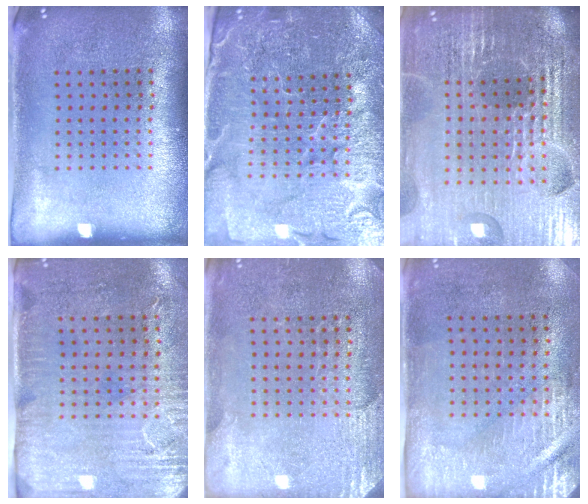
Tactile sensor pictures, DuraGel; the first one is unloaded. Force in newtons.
{"total": 5.0, "press": 4.7, "slide": 1.8}
{"total": 5.8, "press": 5.2, "slide": 2.5}
{"total": 2.9, "press": 2.4, "slide": 1.6}
{"total": 2.8, "press": 2.6, "slide": 1.0}
{"total": 2.9, "press": 2.5, "slide": 1.5}